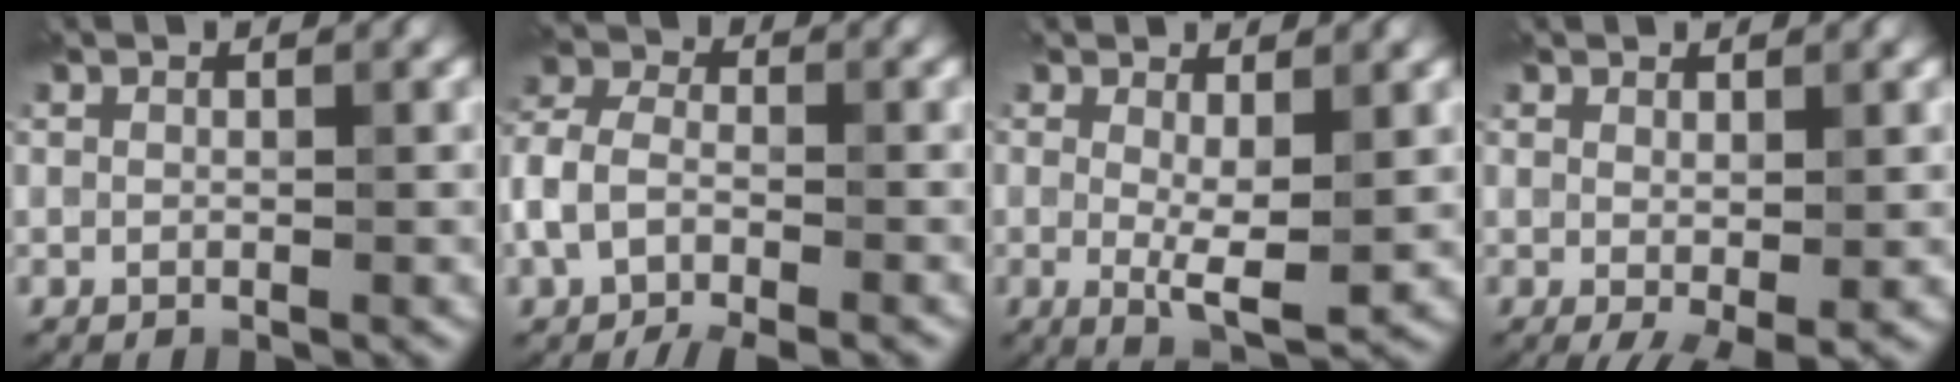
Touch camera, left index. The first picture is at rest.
{"total": 5.6, "force": [-2.9, 3.2, 3.6], "torque": [-0.082, 0.004, -0.065]}
{"total": 4.4, "force": [0.4, 1.3, 4.2], "torque": [-0.074, -0.014, 0.008]}
{"total": 2.0, "force": [0.0, 0.4, 2.0], "torque": [-0.032, -0.010, 0.006]}